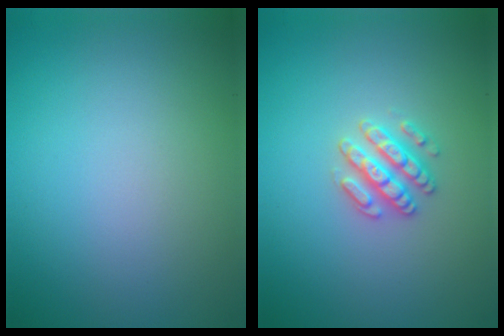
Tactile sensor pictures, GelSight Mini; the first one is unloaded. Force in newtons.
{"total": 2.6, "press": 2.6, "slide": 0.3}